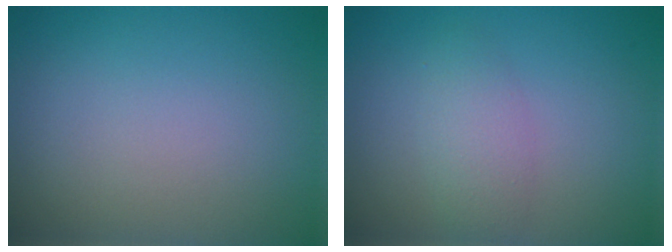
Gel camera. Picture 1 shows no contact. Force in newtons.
{"total": 2.2, "press": 2.2, "slide": 0.1}